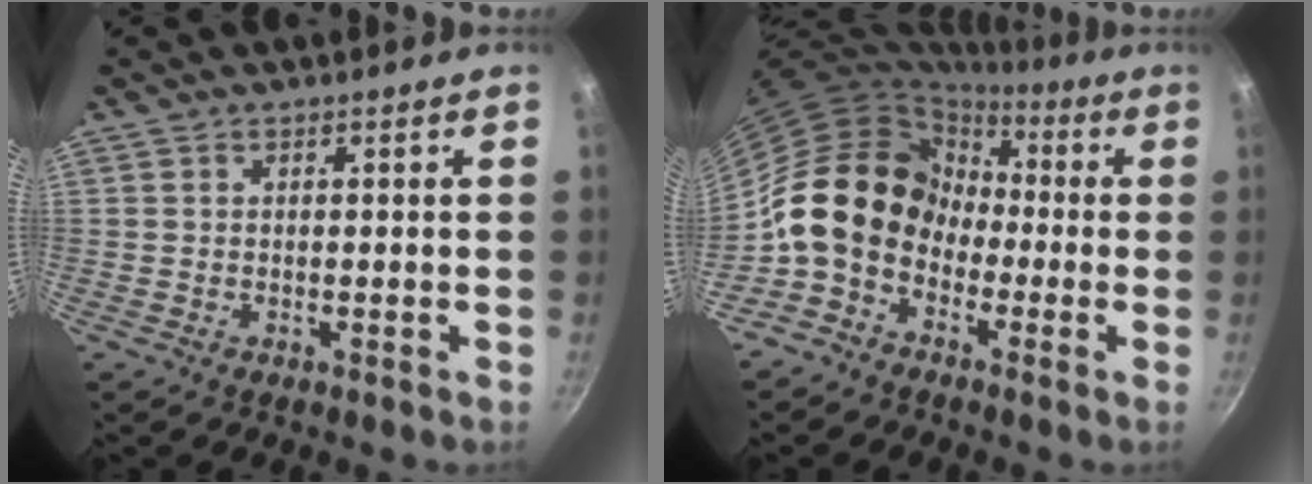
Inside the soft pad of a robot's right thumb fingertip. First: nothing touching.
{"total": 14.0, "force": [-1.5, 11.2, 8.3], "torque": [-0.101, 0.042, -0.043]}